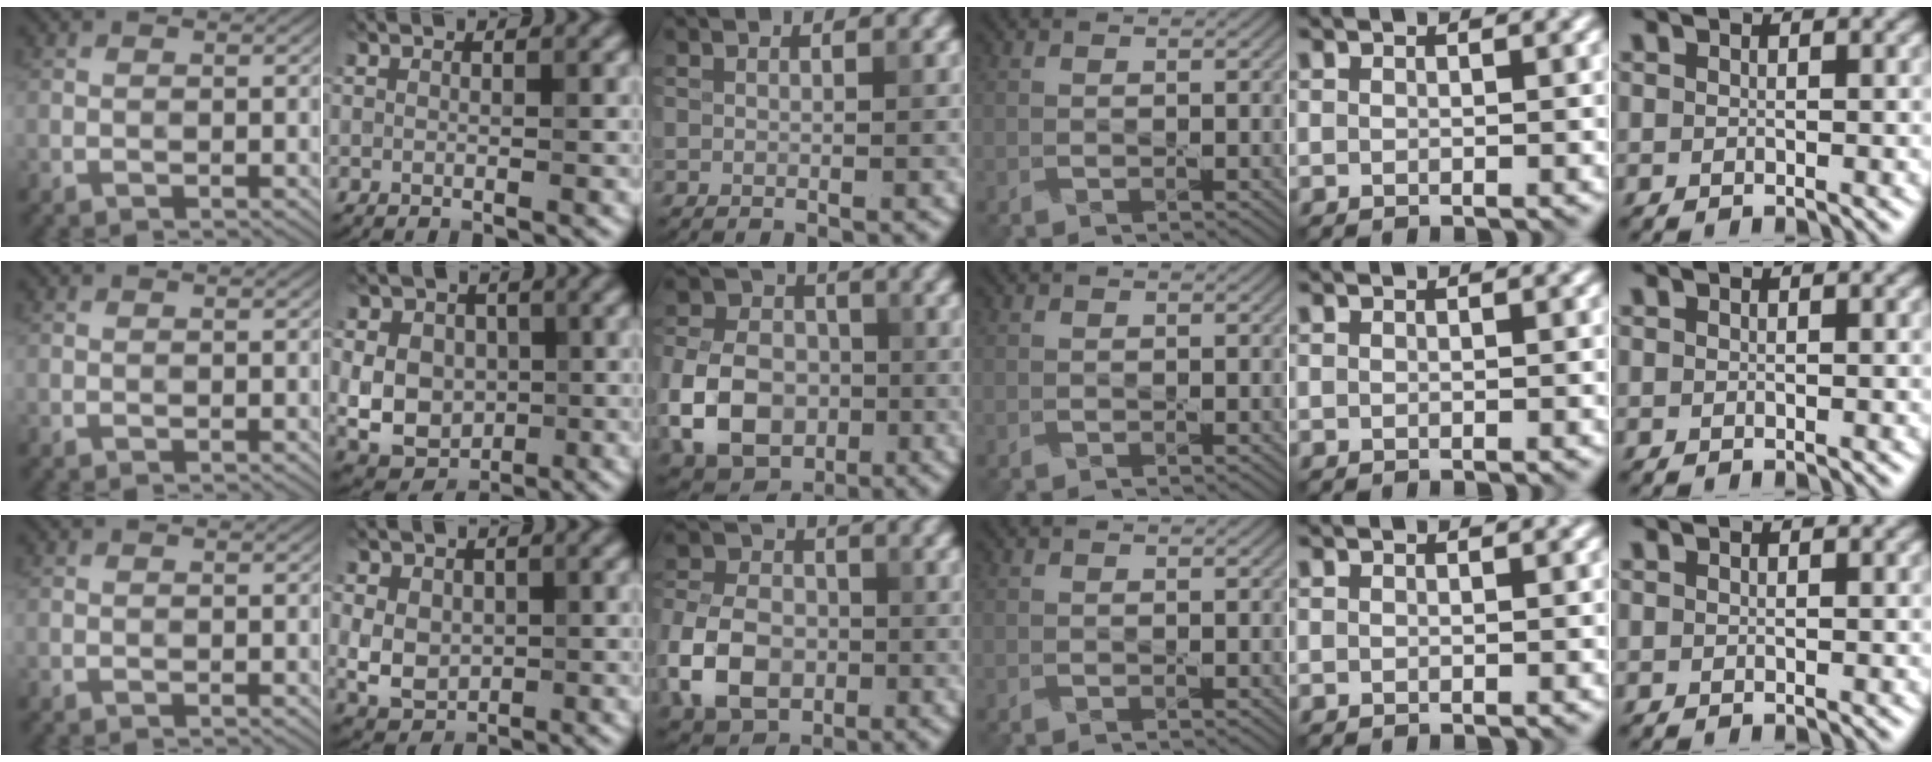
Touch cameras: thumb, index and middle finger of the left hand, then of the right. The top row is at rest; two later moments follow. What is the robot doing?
{"motion": "press", "object": "small bumper sticker"}